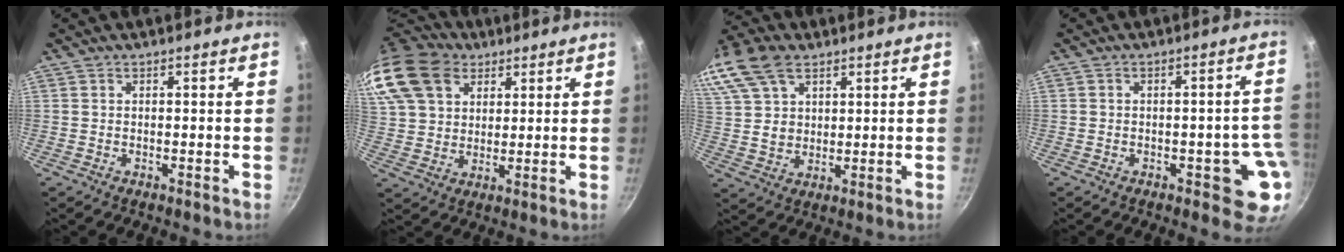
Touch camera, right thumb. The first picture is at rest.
{"total": 21.7, "force": [11.4, 15.2, 10.6], "torque": [-0.242, 0.017, 0.216]}
{"total": 20.1, "force": [10.9, 13.1, 10.7], "torque": [-0.245, 0.027, 0.213]}
{"total": 8.5, "force": [-2.5, 3.8, 7.2], "torque": [-0.030, 0.023, -0.028]}